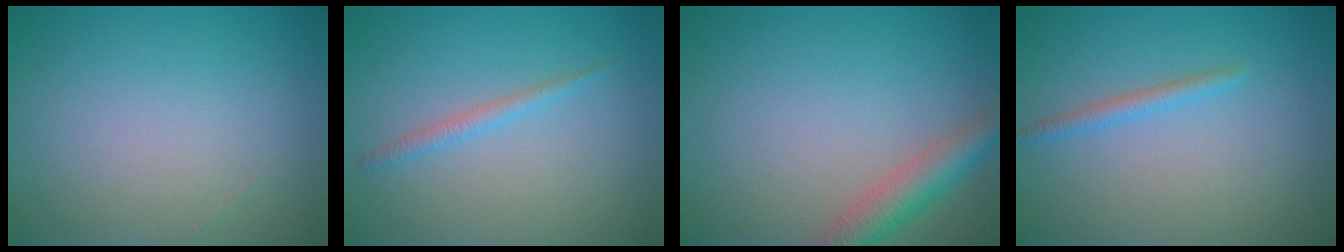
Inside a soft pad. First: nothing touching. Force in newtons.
{"total": 1.2, "press": 1.2, "slide": 0.0}
{"total": 3.8, "press": 3.8, "slide": 0.2}
{"total": 1.3, "press": 1.3, "slide": 0.0}